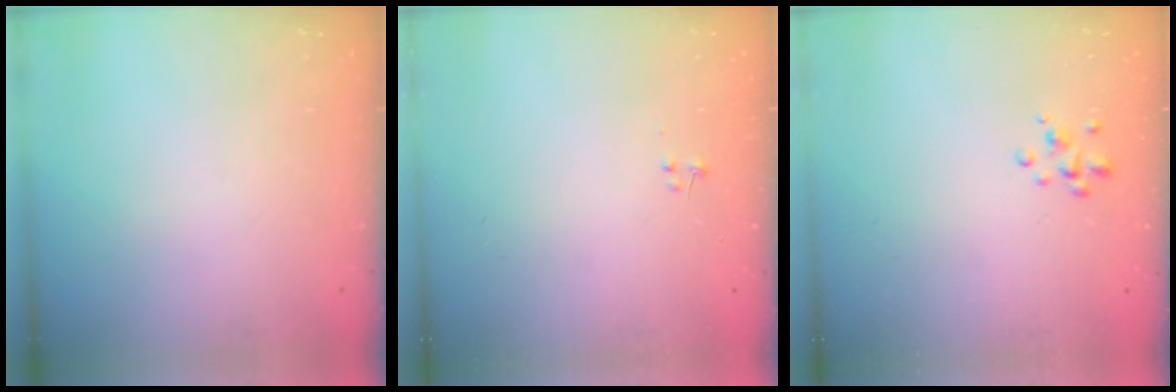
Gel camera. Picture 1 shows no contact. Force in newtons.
{"total": 0.6, "press": 0.6, "slide": 0.3}
{"total": 2.3, "press": 2.2, "slide": 0.3}